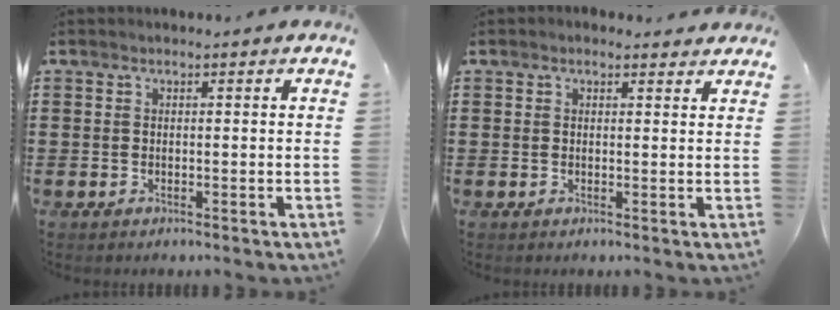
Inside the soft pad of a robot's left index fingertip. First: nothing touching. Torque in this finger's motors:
{"motor_torque": [1.73, -0.41, 0.95, 0.11]}